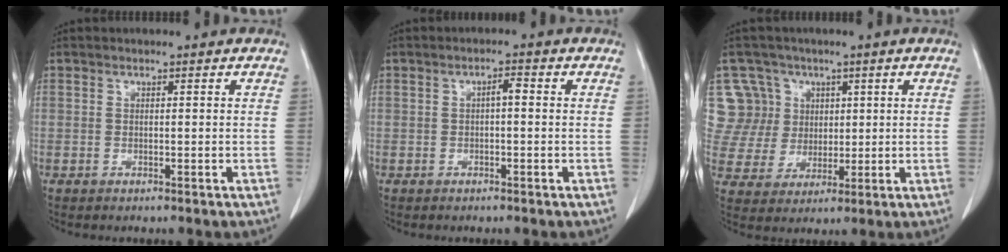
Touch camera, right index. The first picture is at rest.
{"total": 1.7, "force": [0.0, 0.5, 1.6], "torque": [-0.026, 0.006, 0.000]}
{"total": 9.0, "force": [3.3, 8.4, 0.1], "torque": [0.000, 0.028, 0.075]}